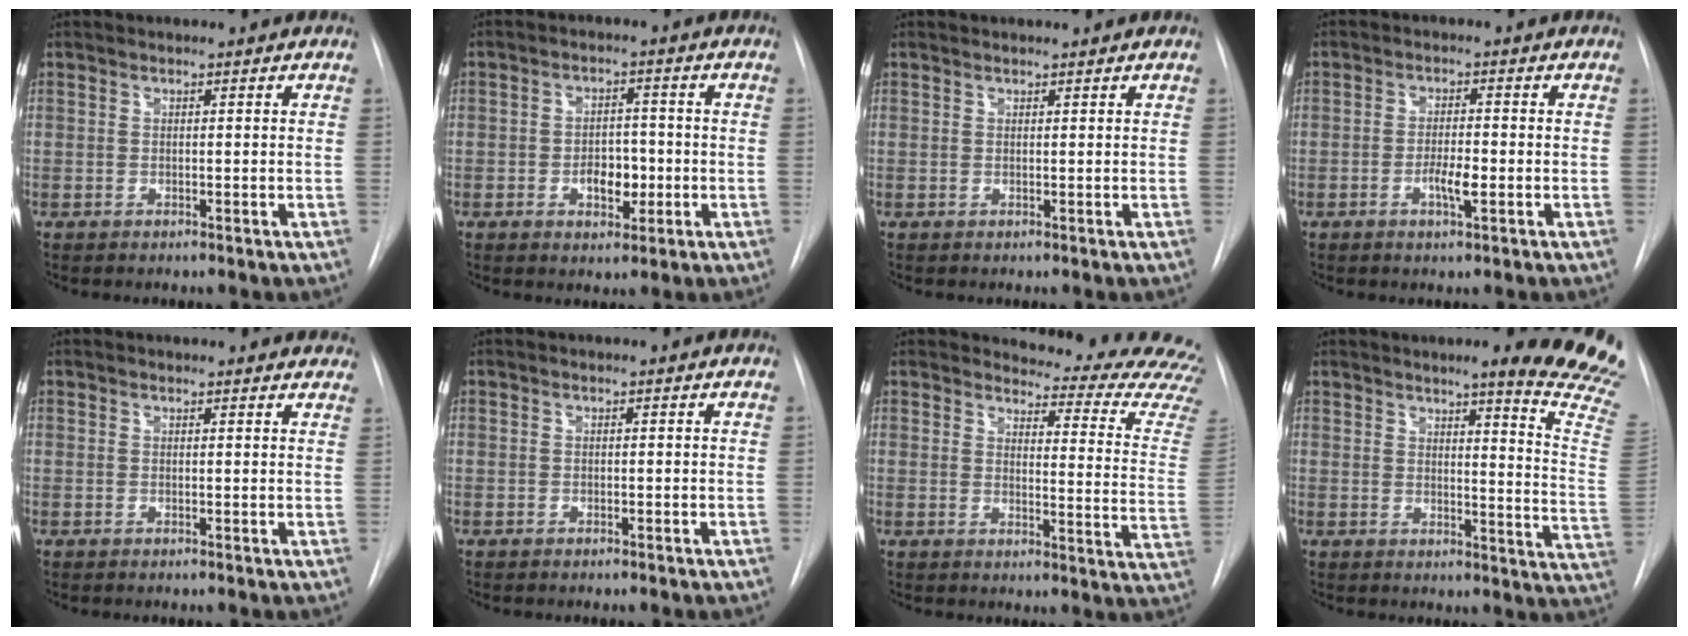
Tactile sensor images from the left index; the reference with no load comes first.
{"total": 4.9, "force": [-2.0, 2.8, 3.4], "torque": [-0.047, 0.000, -0.025]}
{"total": 0.0}
{"total": 3.5, "force": [-1.9, 0.6, 3.0], "torque": [-0.053, -0.005, -0.029]}
{"total": 6.8, "force": [6.4, 2.0, 1.3], "torque": [0.007, 0.001, 0.048]}
{"total": 0.8, "force": [-0.8, 0.0, -0.1], "torque": [0.004, -0.005, -0.011]}
{"total": 18.4, "force": [18.1, 1.8, 2.8], "torque": [-0.014, -0.155, 0.174]}
{"total": 15.8, "force": [13.1, -0.7, 8.8], "torque": [-0.096, -0.117, 0.131]}